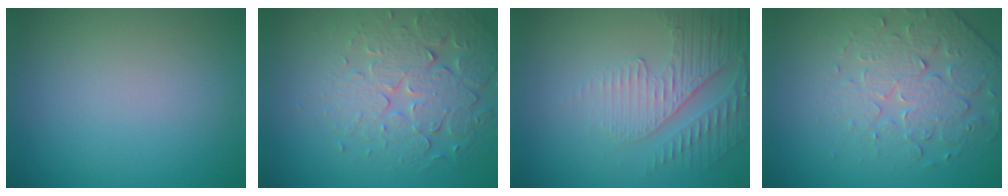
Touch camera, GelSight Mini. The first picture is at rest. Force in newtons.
{"total": 5.1, "press": 4.4, "slide": 2.6}
{"total": 5.1, "press": 3.3, "slide": 3.9}
{"total": 4.6, "press": 3.8, "slide": 2.5}